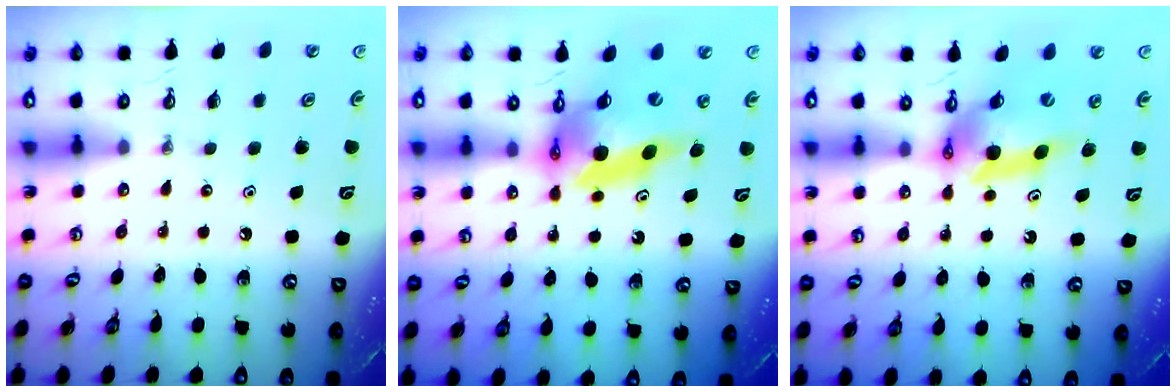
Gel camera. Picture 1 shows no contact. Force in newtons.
{"total": 13.6, "press": 13.5, "slide": 1.4}
{"total": 11.0, "press": 10.9, "slide": 1.1}